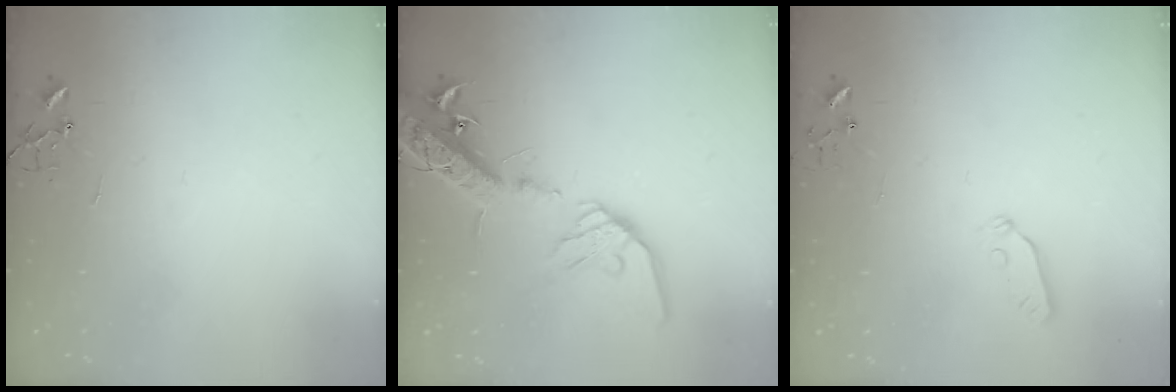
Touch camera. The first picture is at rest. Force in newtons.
{"total": 19.7, "press": 19.2, "slide": 4.1}
{"total": 3.8, "press": 3.8, "slide": 0.6}